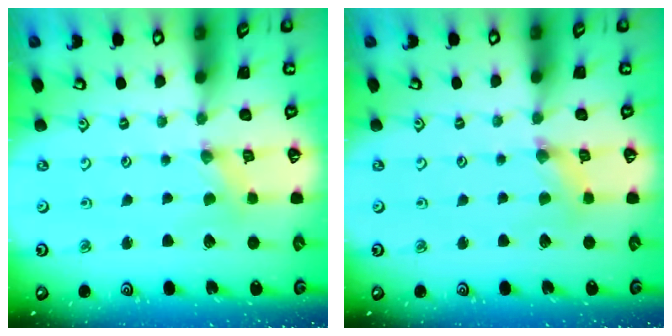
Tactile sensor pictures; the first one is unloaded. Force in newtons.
{"total": 1.7, "press": 1.7, "slide": 0.3}